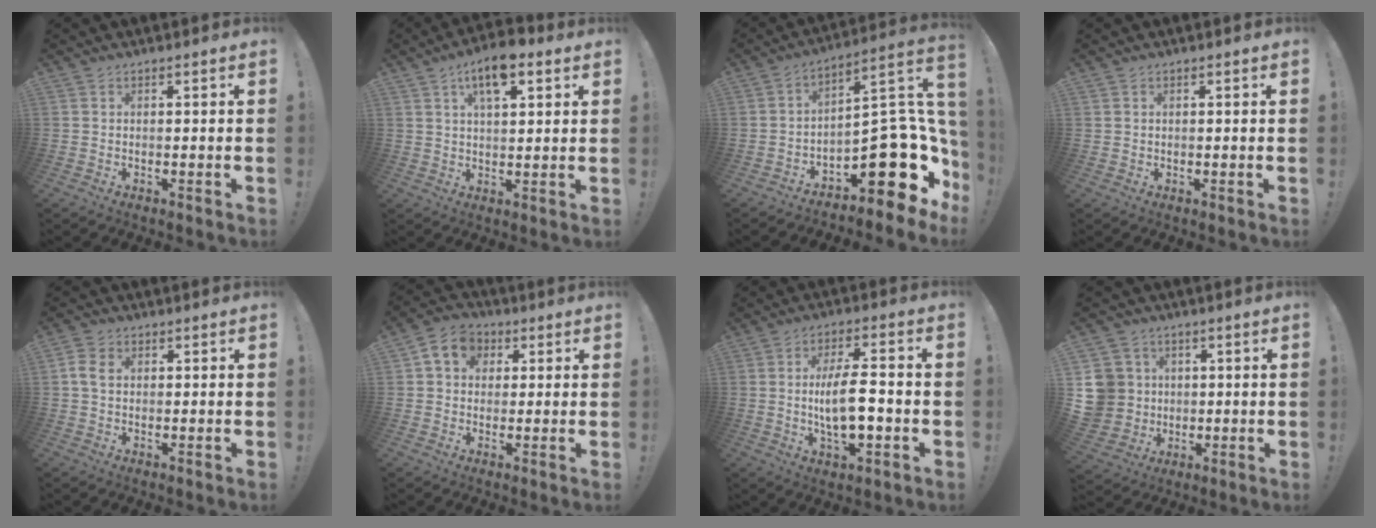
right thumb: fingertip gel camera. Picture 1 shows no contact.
{"total": 10.0, "force": [5.2, 4.6, 7.1], "torque": [-0.109, -0.009, 0.091]}
{"total": 19.6, "force": [-6.3, 8.6, 16.5], "torque": [-0.200, 0.018, -0.092]}
{"total": 0.7, "force": [0.3, 0.6, -0.2], "torque": [0.009, -0.001, 0.004]}
{"total": 4.5, "force": [0.8, 3.2, 3.1], "torque": [-0.061, 0.008, 0.016]}
{"total": 8.6, "force": [2.6, 7.2, 4.0], "torque": [-0.060, 0.002, 0.052]}
{"total": 11.7, "force": [-1.4, 4.2, 10.8], "torque": [-0.185, -0.005, -0.032]}
{"total": 9.7, "force": [1.1, 9.3, 2.6], "torque": [-0.054, 0.000, 0.030]}